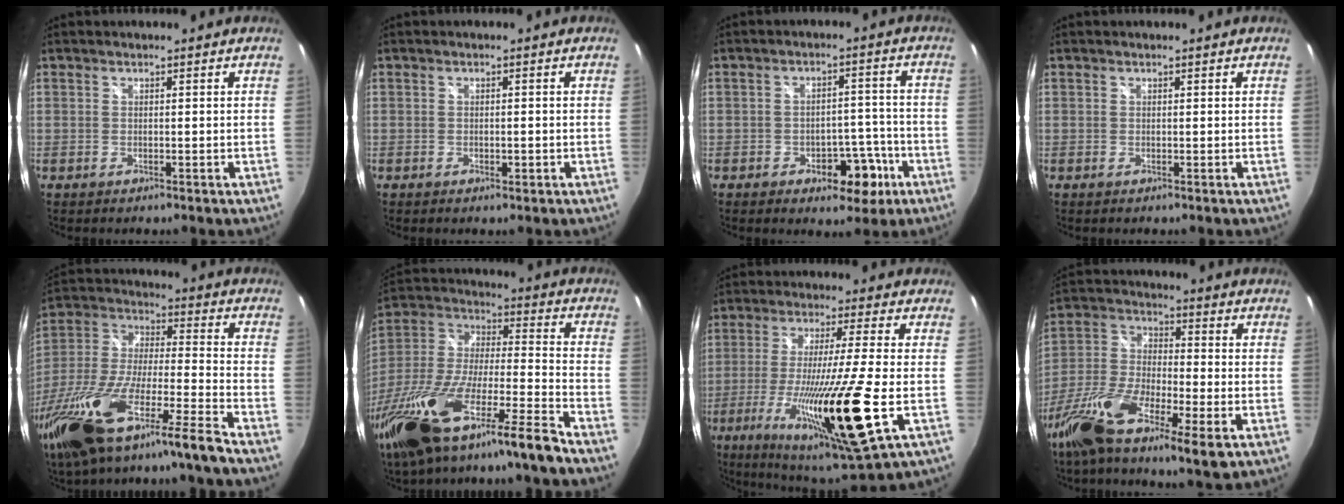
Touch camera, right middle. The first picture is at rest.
{"total": 1.3, "force": [-0.6, 0.7, 1.0], "torque": [-0.015, -0.001, -0.009]}
{"total": 7.8, "force": [-4.2, 4.7, 4.5], "torque": [-0.067, 0.014, -0.045]}
{"total": 0.0}
{"total": 23.3, "force": [-16.1, 1.4, 16.8], "torque": [-0.324, -0.051, -0.295]}
{"total": 25.4, "force": [-17.3, 2.3, 18.4], "torque": [-0.345, -0.050, -0.314]}
{"total": 22.5, "force": [-7.5, 1.2, 21.1], "torque": [-0.393, -0.067, -0.126]}
{"total": 16.7, "force": [-8.8, 4.4, 13.4], "torque": [-0.283, -0.035, -0.176]}